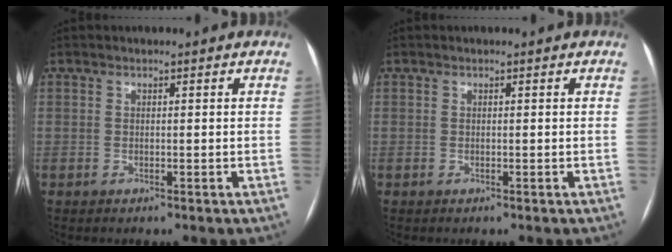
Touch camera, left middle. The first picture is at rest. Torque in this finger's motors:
{"motor_torque": [0.00, 0.00, 0.00, 0.00]}